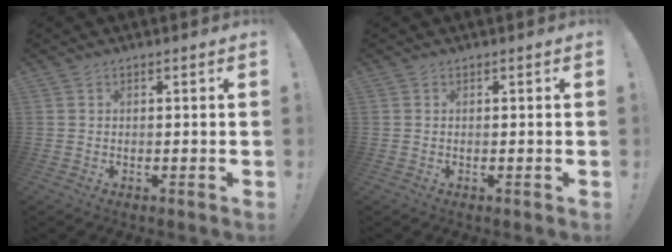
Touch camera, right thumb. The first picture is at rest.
{"total": 0.0}